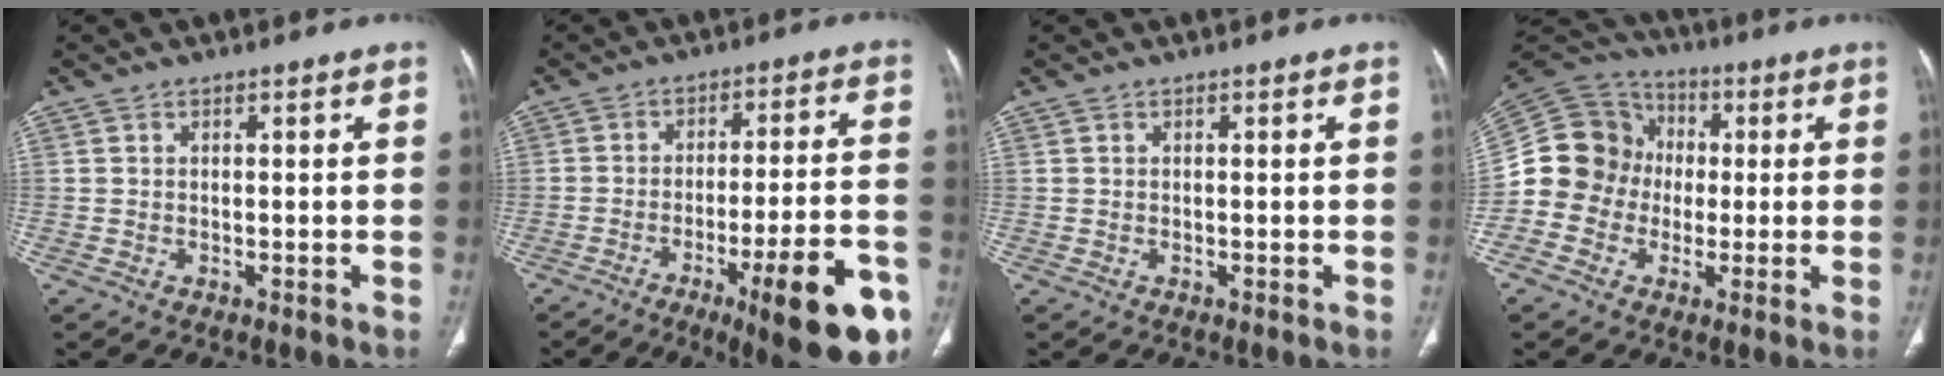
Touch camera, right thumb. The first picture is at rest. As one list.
[{"total": 19.0, "force": [-9.4, 3.8, 16.1], "torque": [-0.176, 0.044, -0.128]}, {"total": 0.0}, {"total": 13.7, "force": [-1.6, 12.8, 4.6], "torque": [-0.080, 0.046, -0.033]}]